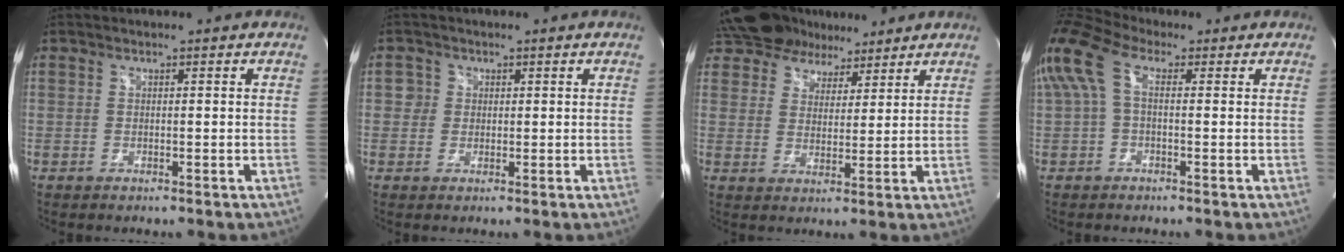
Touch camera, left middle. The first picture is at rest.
{"total": 2.0, "force": [0.4, 1.9, 0.2], "torque": [0.003, 0.005, 0.003]}
{"total": 10.6, "force": [9.2, 4.8, 1.8], "torque": [-0.031, 0.016, 0.151]}
{"total": 11.4, "force": [3.0, 5.9, 9.3], "torque": [-0.228, 0.048, 0.048]}